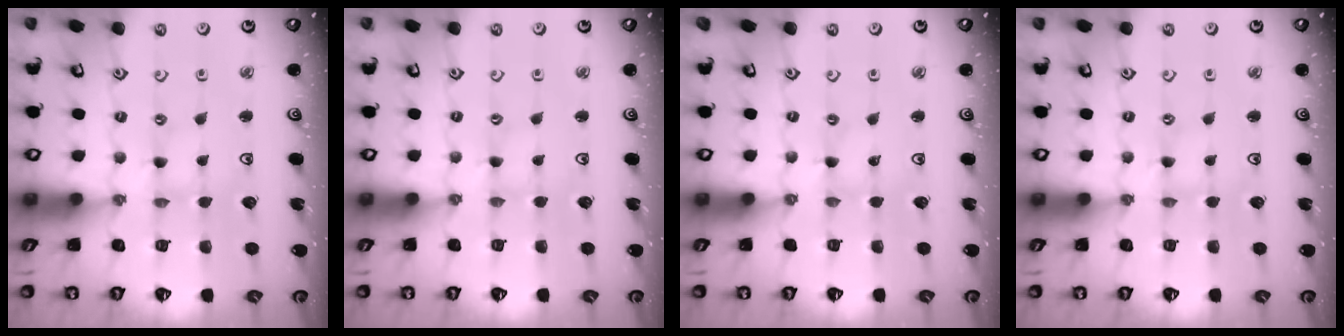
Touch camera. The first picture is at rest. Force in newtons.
{"total": 0.6, "press": 0.6, "slide": 0.2}
{"total": 0.0}
{"total": 0.0}